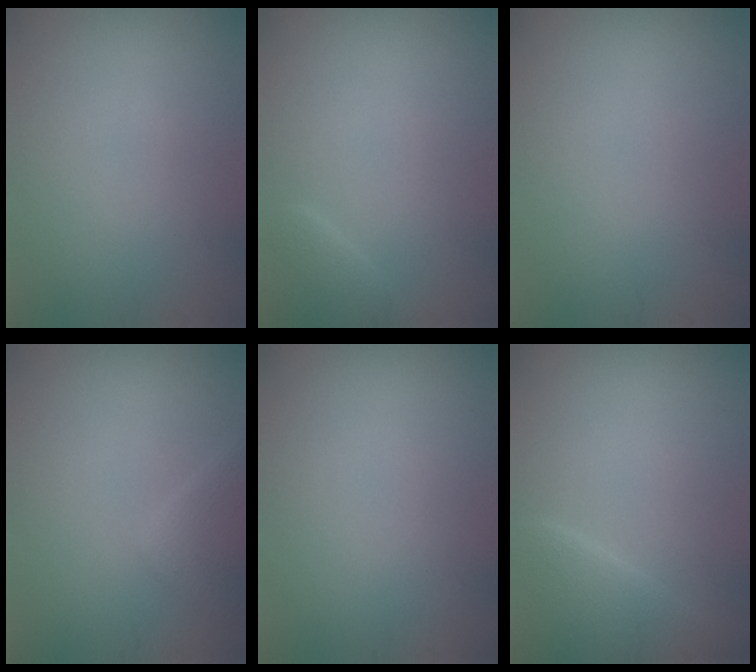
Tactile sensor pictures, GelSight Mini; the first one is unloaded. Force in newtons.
{"total": 2.0, "press": 2.0, "slide": 0.2}
{"total": 0.0}
{"total": 2.3, "press": 2.3, "slide": 0.1}
{"total": 0.0}
{"total": 4.4, "press": 4.4, "slide": 0.2}